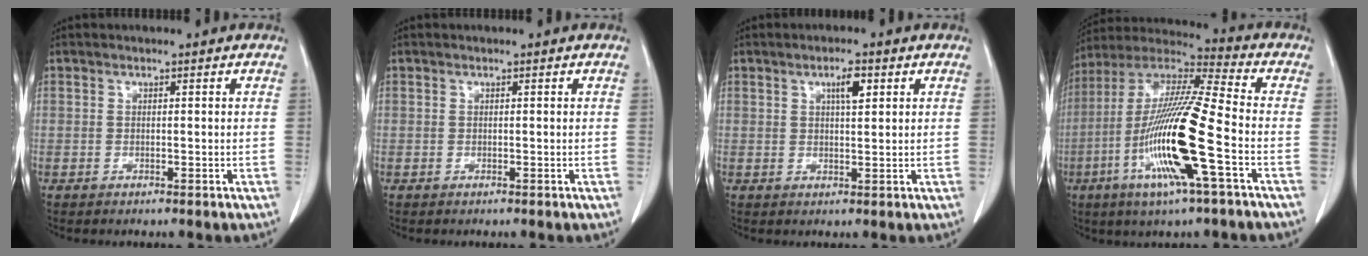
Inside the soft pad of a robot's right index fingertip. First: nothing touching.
{"total": 0.0}
{"total": 3.1, "force": [1.4, 0.6, 2.7], "torque": [-0.046, 0.000, 0.022]}
{"total": 18.8, "force": [-5.7, 0.5, 17.9], "torque": [-0.365, -0.017, -0.116]}